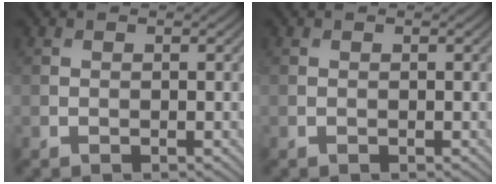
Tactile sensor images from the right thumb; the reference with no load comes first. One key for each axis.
{"total": 0.0}